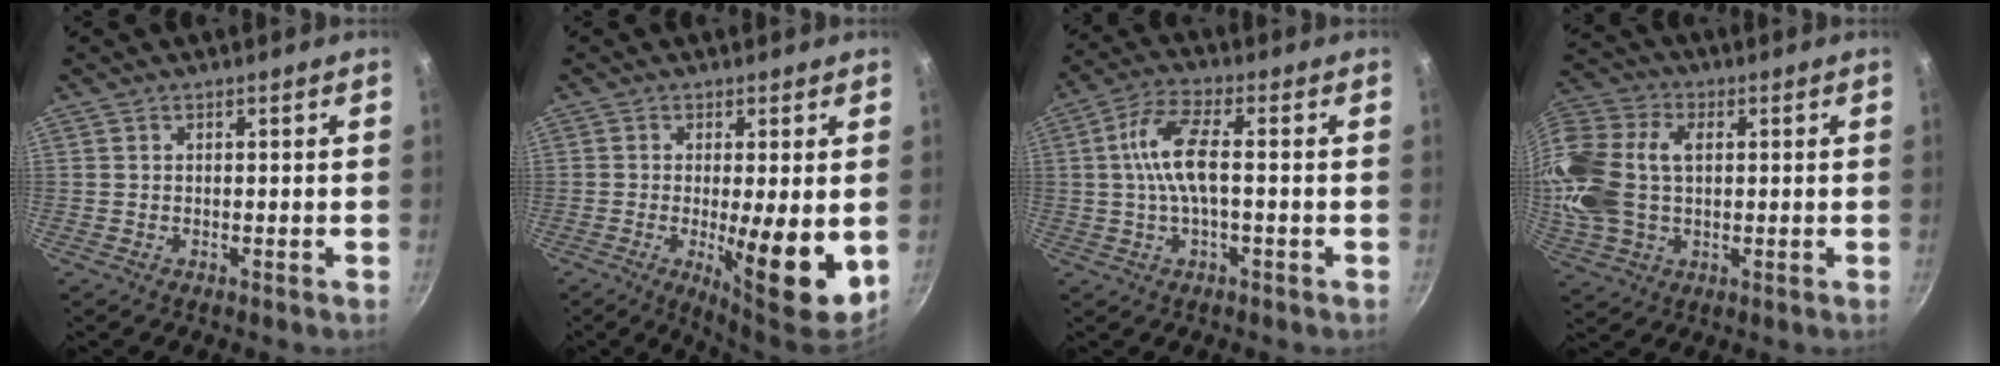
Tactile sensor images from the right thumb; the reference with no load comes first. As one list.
[{"total": 11.6, "force": [-1.4, 2.5, 11.3], "torque": [-0.158, -0.014, -0.012]}, {"total": 8.8, "force": [-0.1, 3.1, 8.2], "torque": [-0.171, 0.021, -0.011]}, {"total": 20.1, "force": [2.2, 13.9, 14.4], "torque": [-0.320, 0.032, 0.035]}]